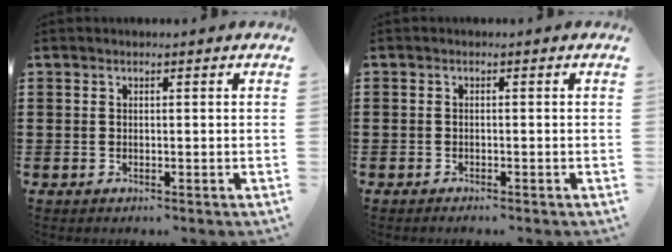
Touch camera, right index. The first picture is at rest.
{"total": 0.7, "force": [-0.7, 0.2, 0.0], "torque": [-0.001, 0.000, -0.014]}